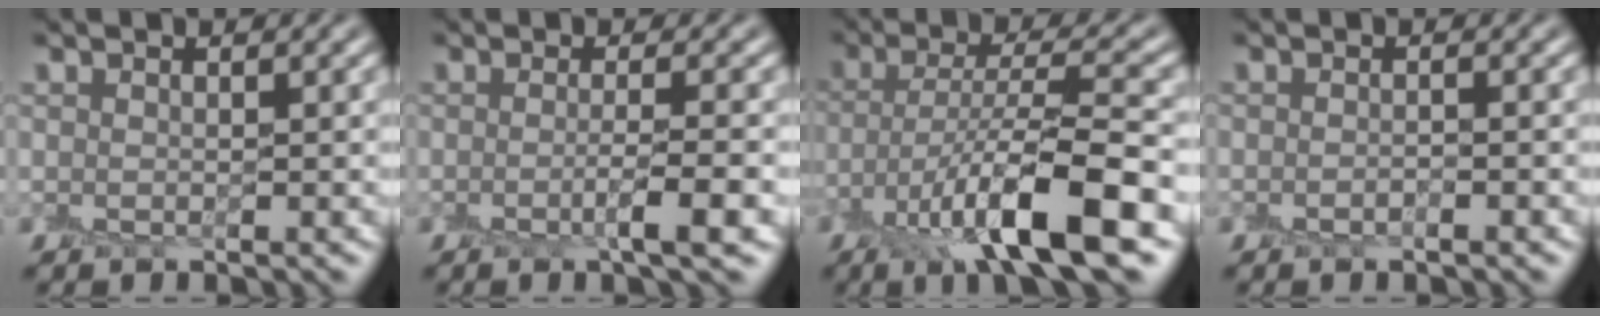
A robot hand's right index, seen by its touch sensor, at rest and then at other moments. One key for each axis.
{"total": 2.5, "fx": -0.9, "fy": 0.2, "fz": 2.4, "tx": -0.035, "ty": 0.001, "tz": -0.020}
{"total": 9.1, "fx": -4.6, "fy": 1.9, "fz": 7.7, "tx": -0.137, "ty": 0.003, "tz": -0.084}
{"total": 0.8, "fx": -0.7, "fy": 0.0, "fz": 0.3, "tx": -0.006, "ty": 0.001, "tz": -0.012}